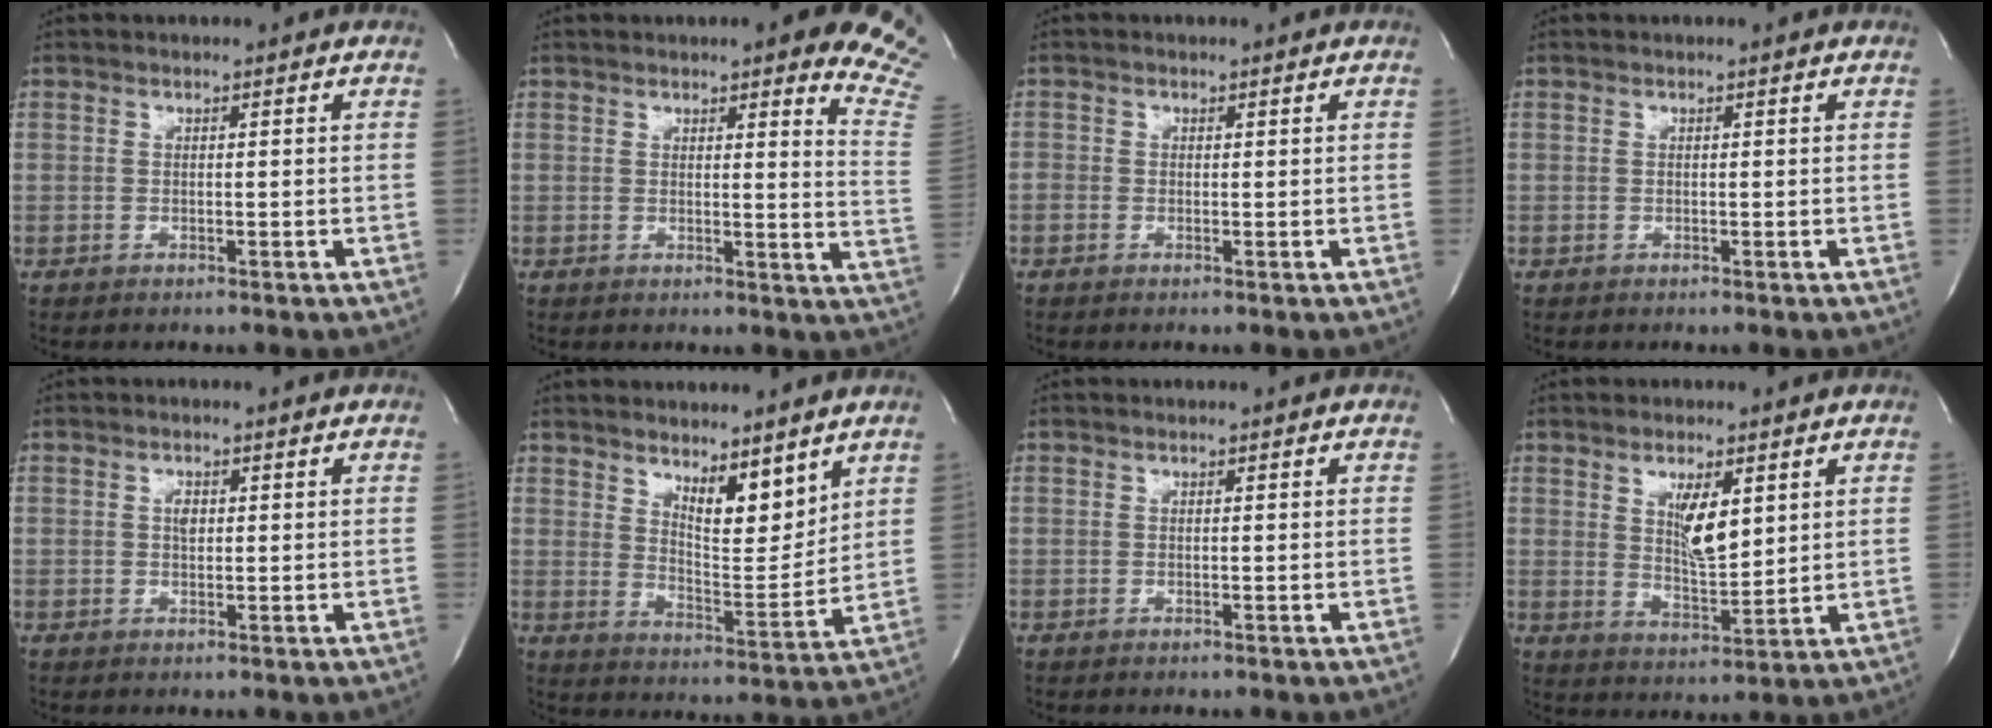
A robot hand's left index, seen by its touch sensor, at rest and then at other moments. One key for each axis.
{"total": 12.9, "fx": 9.9, "fy": 1.5, "fz": 8.1, "tx": -0.079, "ty": -0.061, "tz": 0.078}
{"total": 0.9, "fx": -0.3, "fy": 0.8, "fz": 0.3, "tx": 0.000, "ty": -0.003, "tz": -0.008}
{"total": 0.0}
{"total": 1.5, "fx": 0.1, "fy": 1.0, "fz": 1.2, "tx": -0.021, "ty": -0.004, "tz": 0.001}
{"total": 8.7, "fx": 5.8, "fy": 2.9, "fz": 5.8, "tx": -0.104, "ty": -0.015, "tz": 0.106}
{"total": 0.0}
{"total": 6.6, "fx": 2.3, "fy": 2.2, "fz": 5.8, "tx": -0.108, "ty": -0.009, "tz": 0.046}